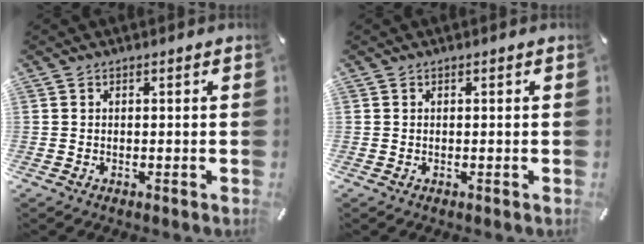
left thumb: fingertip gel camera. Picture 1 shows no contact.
{"total": 0.0}